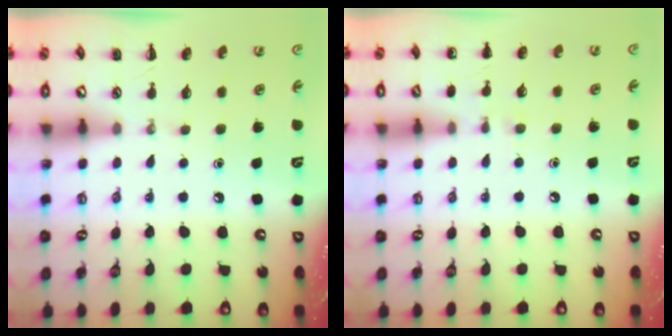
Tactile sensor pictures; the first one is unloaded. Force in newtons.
{"total": 5.0, "press": 4.7, "slide": 1.7}